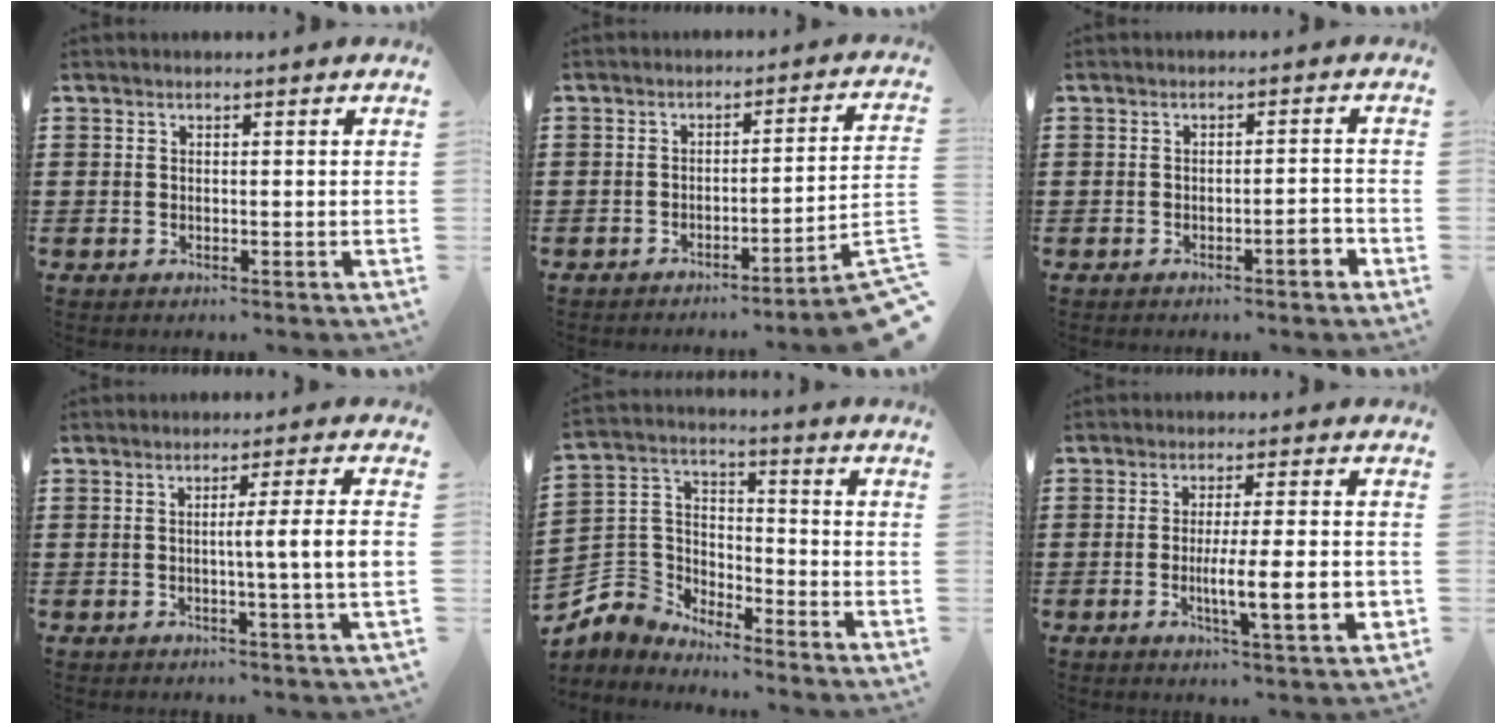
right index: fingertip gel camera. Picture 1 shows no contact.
{"total": 4.2, "force": [-2.9, -0.6, 2.9], "torque": [-0.053, -0.022, -0.060]}
{"total": 2.6, "force": [-1.7, 0.4, 1.9], "torque": [-0.033, 0.001, -0.031]}
{"total": 5.7, "force": [-0.3, -0.8, 5.7], "torque": [-0.100, -0.010, -0.009]}
{"total": 4.5, "force": [-2.8, 3.5, -0.5], "torque": [-0.038, -0.009, -0.068]}
{"total": 9.2, "force": [-1.9, 1.5, 8.8], "torque": [-0.150, -0.013, -0.035]}